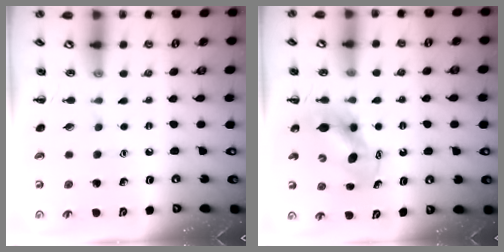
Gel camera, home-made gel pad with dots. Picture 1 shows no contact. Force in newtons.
{"total": 6.4, "press": 6.4, "slide": 0.8}